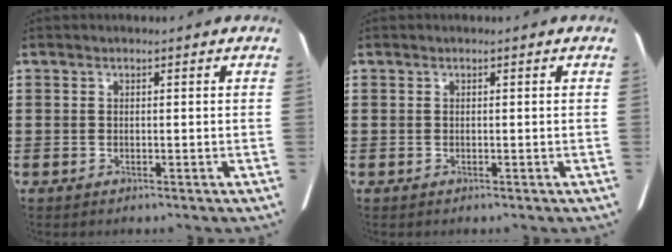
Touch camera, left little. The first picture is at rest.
{"total": 0.0}